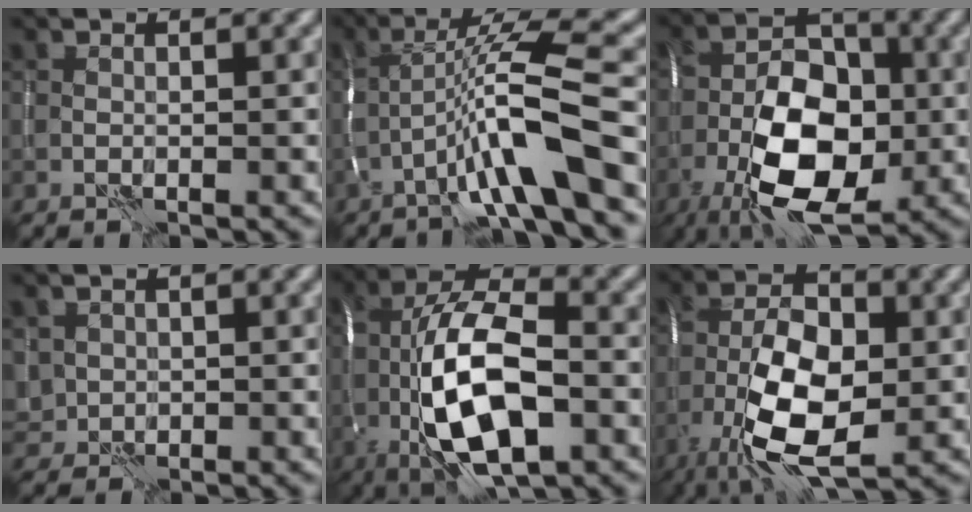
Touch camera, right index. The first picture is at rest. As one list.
[{"total": 9.5, "force": [-3.8, 1.3, 8.6], "torque": [-0.148, 0.024, -0.072]}, {"total": 10.8, "force": [-3.7, 5.6, 8.4], "torque": [-0.147, 0.005, -0.074]}, {"total": 1.6, "force": [0.4, 1.5, 0.4], "torque": [-0.010, -0.002, 0.010]}, {"total": 12.4, "force": [-3.1, 5.4, 10.8], "torque": [-0.197, 0.009, -0.066]}, {"total": 9.7, "force": [-2.8, 4.7, 8.0], "torque": [-0.154, 0.001, -0.056]}]